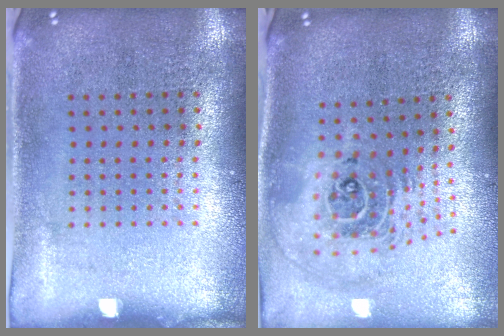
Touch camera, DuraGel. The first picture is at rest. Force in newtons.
{"total": 2.4, "press": 1.7, "slide": 1.7}